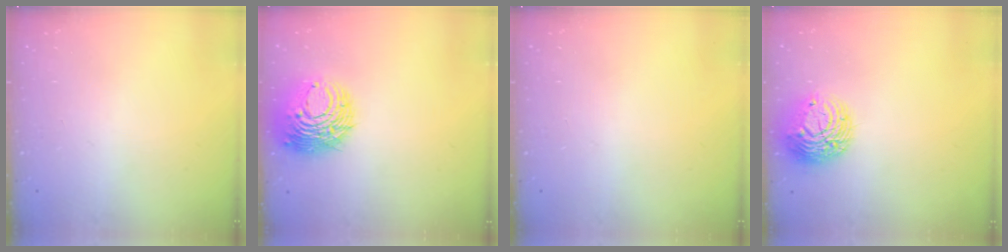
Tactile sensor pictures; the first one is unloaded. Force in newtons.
{"total": 12.5, "press": 12.4, "slide": 1.5}
{"total": 0.0}
{"total": 11.0, "press": 10.9, "slide": 1.0}